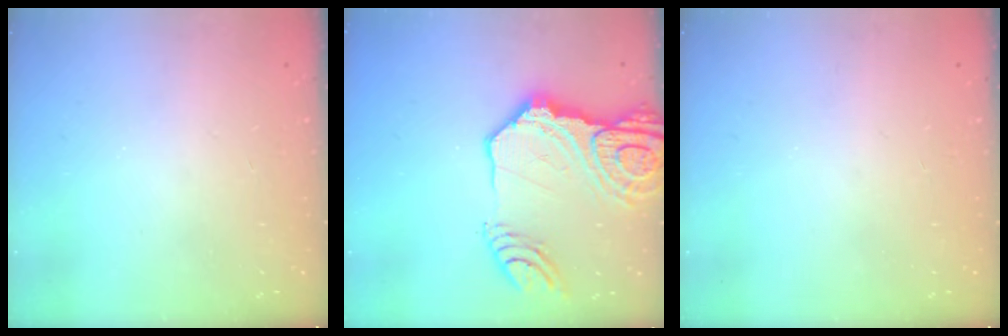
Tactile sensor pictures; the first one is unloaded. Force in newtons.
{"total": 24.2, "press": 24.0, "slide": 2.6}
{"total": 0.0}